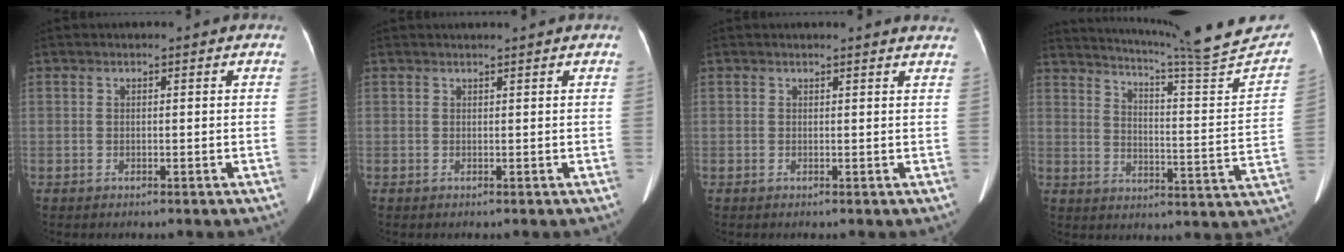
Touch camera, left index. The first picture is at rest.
{"total": 1.7, "force": [1.5, -0.4, 0.6], "torque": [-0.010, 0.013, 0.025]}
{"total": 3.6, "force": [3.5, 0.0, 0.8], "torque": [-0.012, -0.007, 0.020]}
{"total": 23.2, "force": [21.1, -0.4, 9.8], "torque": [-0.148, -0.069, 0.267]}